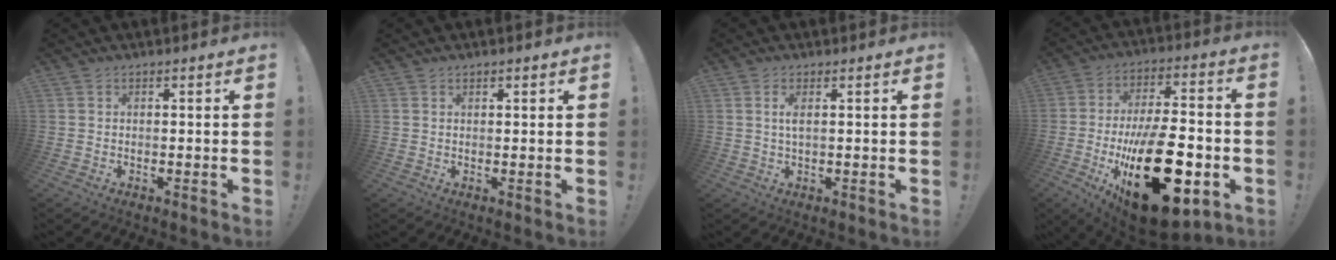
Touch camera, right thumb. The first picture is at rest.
{"total": 0.7, "force": [0.6, 0.4, 0.2], "torque": [0.001, -0.001, 0.011]}
{"total": 2.6, "force": [0.7, 0.6, 2.4], "torque": [-0.042, -0.001, 0.009]}
{"total": 31.3, "force": [-8.5, 14.5, 26.4], "torque": [-0.433, 0.049, -0.117]}